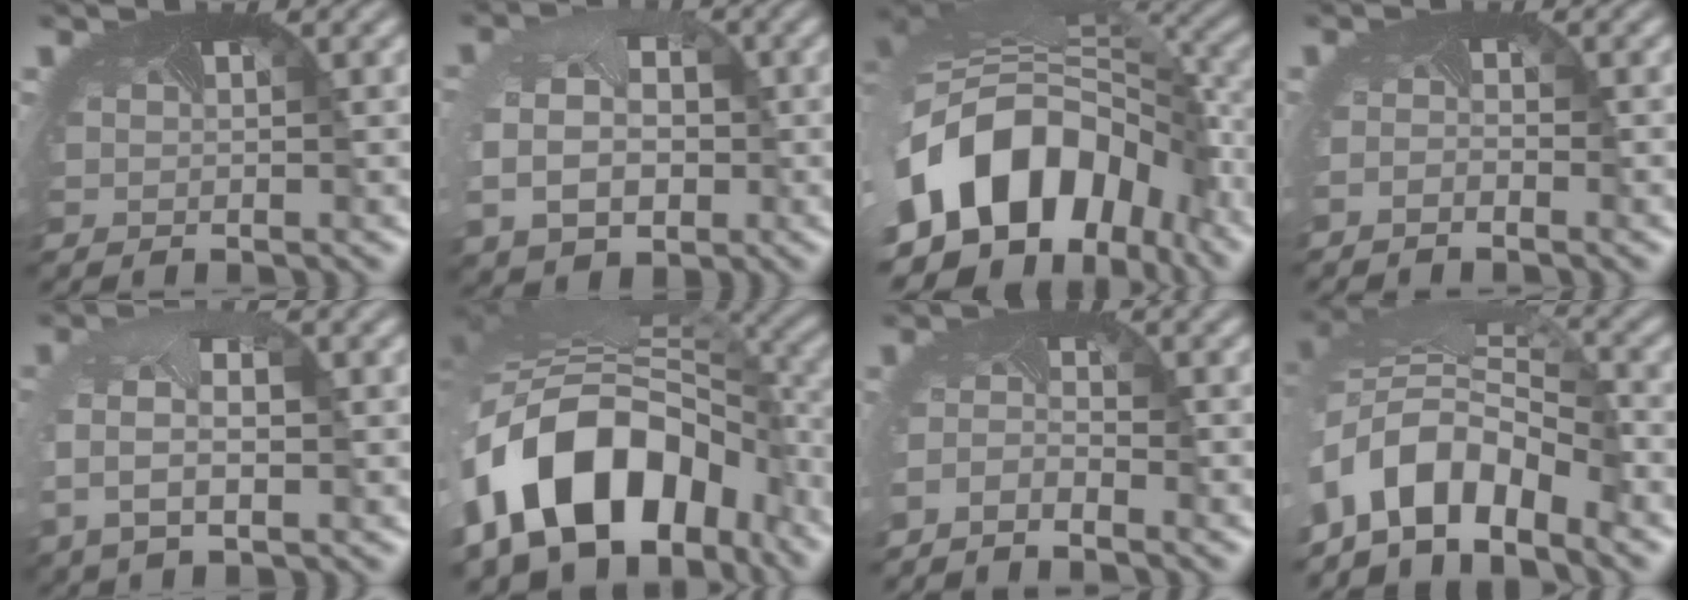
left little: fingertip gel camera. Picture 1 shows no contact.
{"total": 7.9, "force": [-0.4, 6.3, 4.8], "torque": [-0.098, -0.022, 0.008]}
{"total": 16.0, "force": [-5.6, 11.1, 10.2], "torque": [-0.224, -0.048, -0.071]}
{"total": 0.9, "force": [-0.9, 0.0, 0.0], "torque": [-0.021, -0.011, -0.017]}
{"total": 5.0, "force": [0.1, 3.1, 3.9], "torque": [-0.102, -0.007, 0.003]}
{"total": 15.5, "force": [-6.4, 10.2, 9.8], "torque": [-0.194, -0.032, -0.095]}
{"total": 1.8, "force": [-1.8, 0.0, 0.0], "torque": [-0.025, -0.012, -0.041]}
{"total": 8.6, "force": [-4.8, 4.5, 5.6], "torque": [-0.123, -0.007, -0.091]}